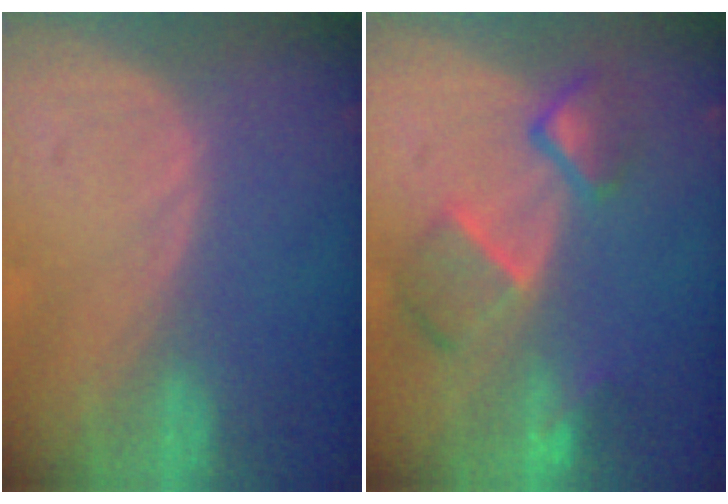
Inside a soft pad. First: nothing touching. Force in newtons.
{"total": 7.4, "press": 6.8, "slide": 2.8}